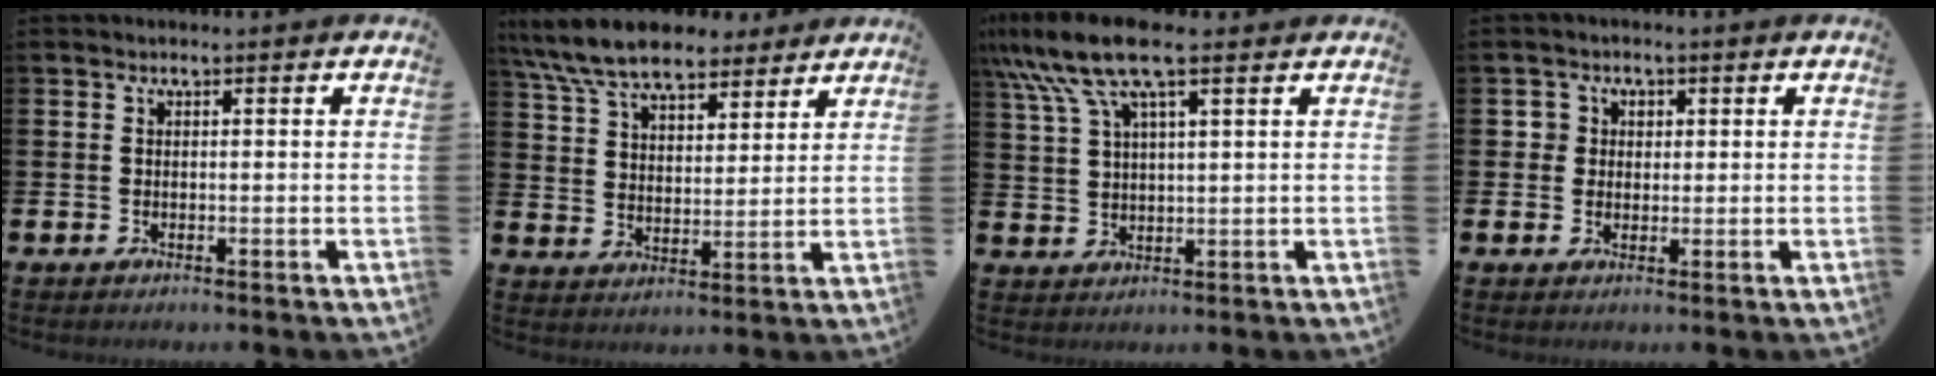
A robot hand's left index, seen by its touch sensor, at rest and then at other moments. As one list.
[{"total": 9.3, "force": [8.3, 3.0, 2.9], "torque": [-0.101, -0.030, 0.156]}, {"total": 9.9, "force": [6.8, 2.5, 6.7], "torque": [-0.151, -0.005, 0.126]}, {"total": 2.5, "force": [0.9, 2.3, 0.2], "torque": [0.003, 0.005, 0.010]}]